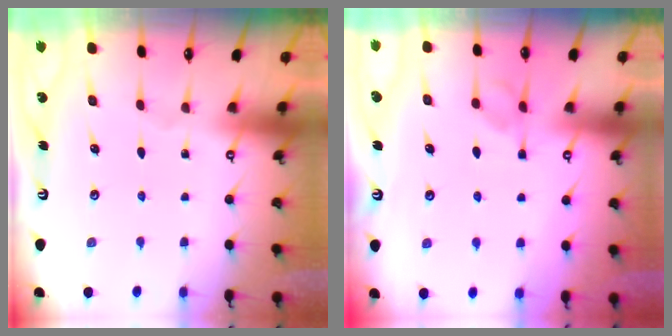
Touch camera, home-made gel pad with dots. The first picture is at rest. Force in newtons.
{"total": 2.1, "press": 2.0, "slide": 0.8}